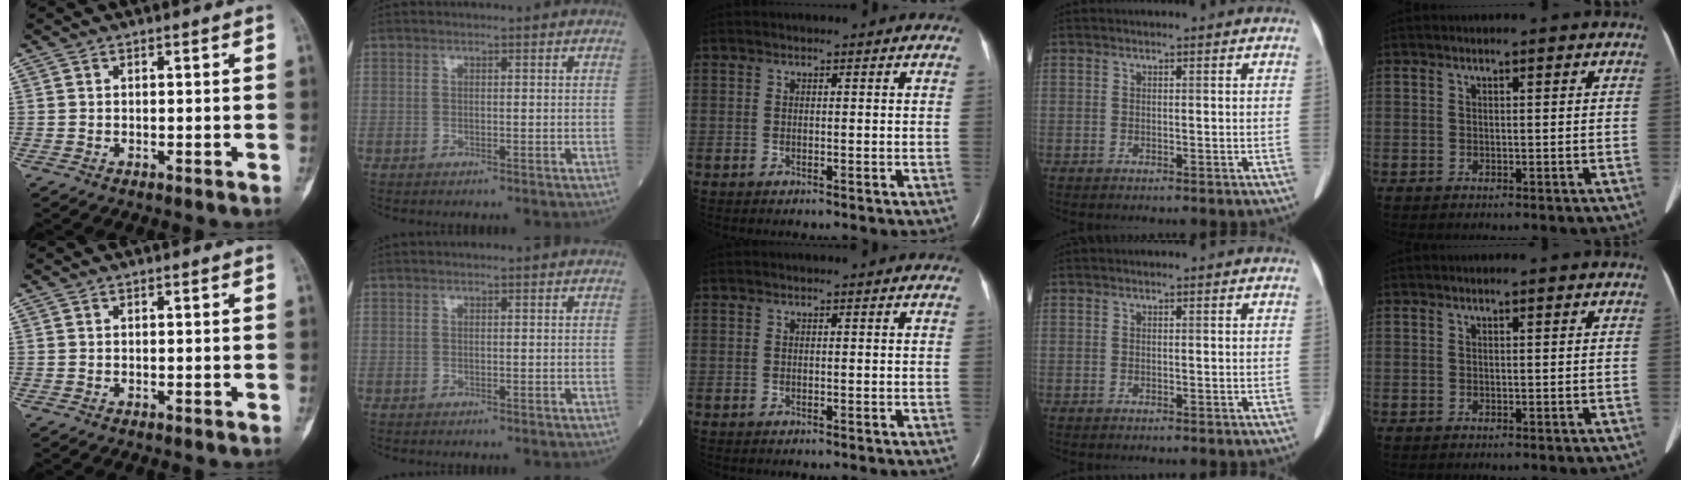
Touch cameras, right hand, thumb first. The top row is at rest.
{}